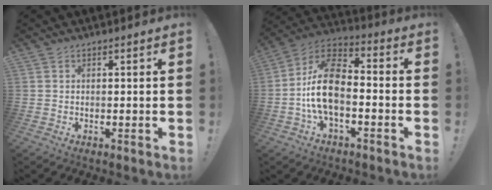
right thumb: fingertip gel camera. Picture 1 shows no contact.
{"total": 14.8, "force": [-3.4, 8.3, 11.8], "torque": [-0.224, 0.027, -0.055]}